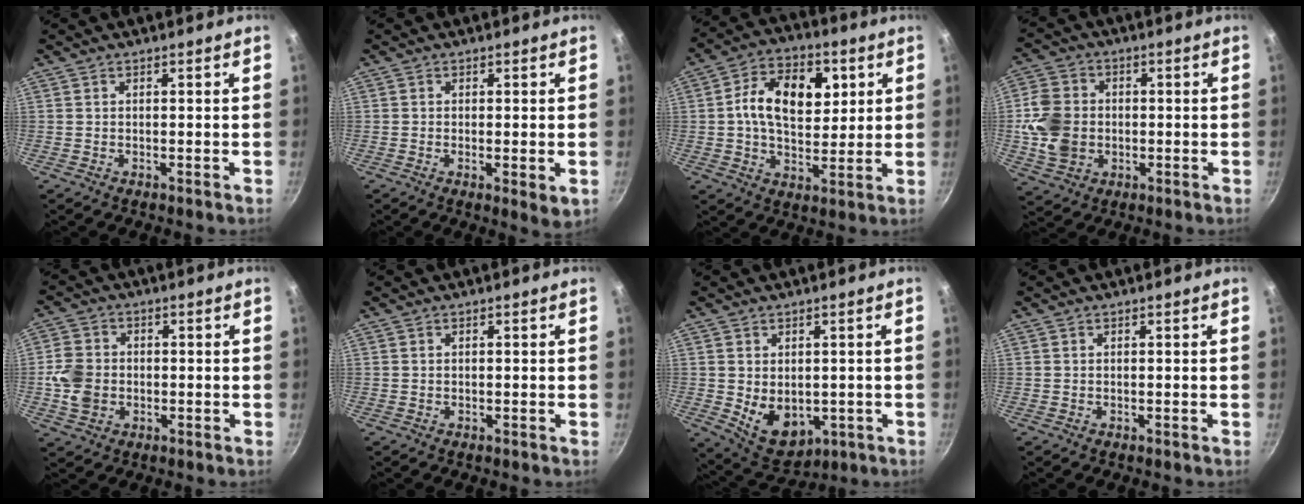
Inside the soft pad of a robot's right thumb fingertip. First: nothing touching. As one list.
[{"total": 3.6, "force": [-0.7, 1.0, 3.4], "torque": [-0.057, -0.012, -0.012]}, {"total": 14.9, "force": [3.3, 9.3, 11.2], "torque": [-0.156, 0.002, 0.050]}, {"total": 11.0, "force": [-0.9, 8.9, 6.4], "torque": [-0.115, 0.008, -0.016]}, {"total": 7.5, "force": [-1.1, 6.0, 4.3], "torque": [-0.074, 0.009, -0.022]}, {"total": 0.0}, {"total": 9.1, "force": [-1.4, 6.4, 6.4], "torque": [-0.076, -0.008, 0.002]}, {"total": 0.0}]